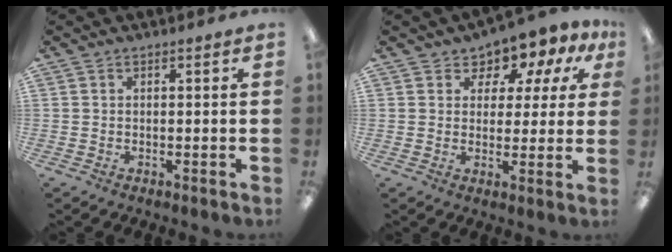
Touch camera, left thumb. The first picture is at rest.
{"total": 6.7, "force": [4.6, 4.5, 1.9], "torque": [-0.039, -0.035, 0.082]}